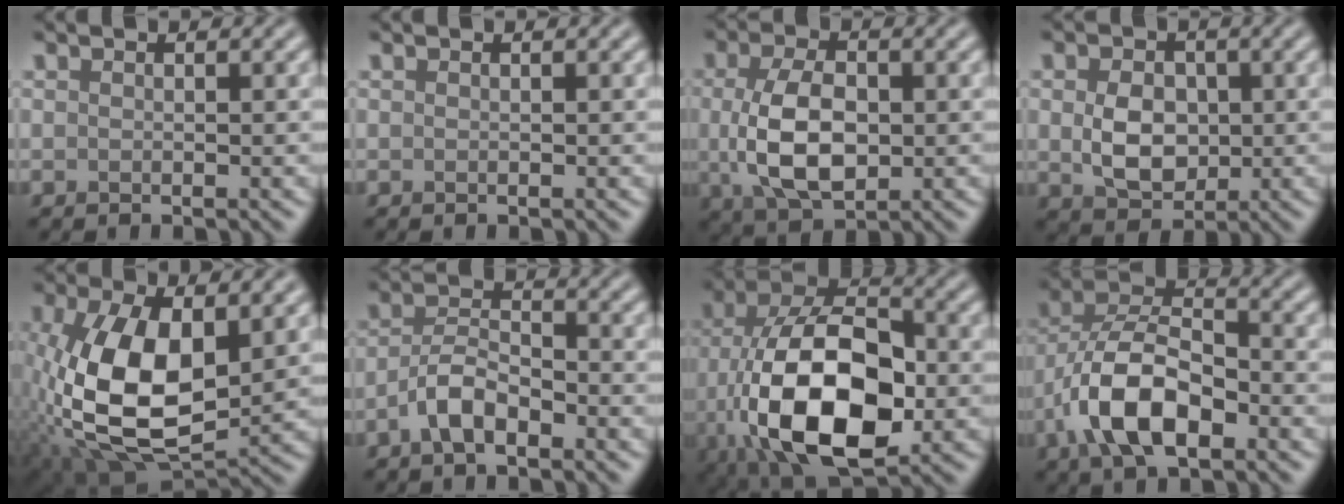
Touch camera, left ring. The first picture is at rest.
{"total": 0.0}
{"total": 6.6, "force": [-0.1, 3.9, 5.3], "torque": [-0.113, -0.005, -0.003]}
{"total": 4.4, "force": [0.1, 3.3, 2.8], "torque": [-0.056, -0.005, 0.002]}
{"total": 10.7, "force": [-0.2, 5.6, 9.1], "torque": [-0.193, -0.001, -0.003]}
{"total": 3.5, "force": [-1.9, 1.6, 2.5], "torque": [-0.044, 0.010, -0.043]}
{"total": 14.3, "force": [-3.6, 7.8, 11.4], "torque": [-0.208, -0.012, -0.070]}
{"total": 8.4, "force": [-3.3, 4.3, 6.4], "torque": [-0.123, 0.012, -0.071]}